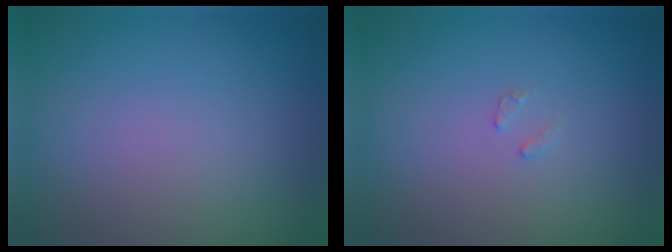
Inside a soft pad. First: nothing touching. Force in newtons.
{"total": 0.8, "press": 0.7, "slide": 0.1}